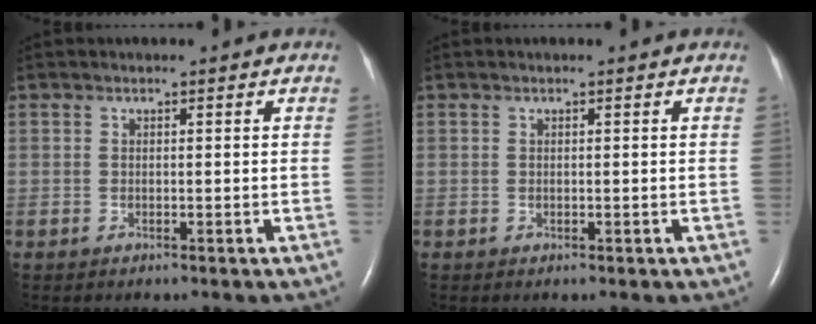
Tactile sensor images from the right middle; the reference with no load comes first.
{"total": 0.0}